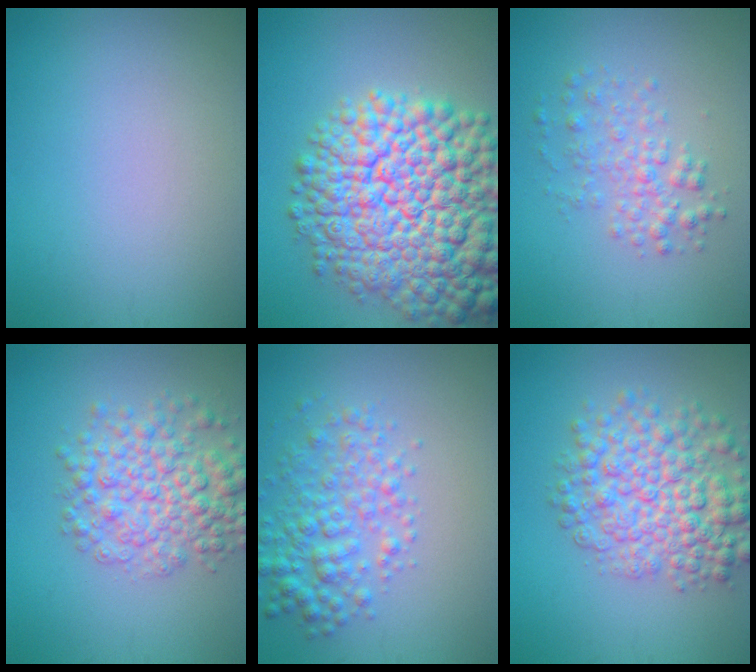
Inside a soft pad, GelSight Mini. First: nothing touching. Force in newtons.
{"total": 15.7, "press": 15.7, "slide": 0.7}
{"total": 2.7, "press": 2.7, "slide": 0.0}
{"total": 5.9, "press": 5.9, "slide": 0.1}
{"total": 4.4, "press": 4.3, "slide": 0.2}
{"total": 7.3, "press": 7.3, "slide": 0.2}